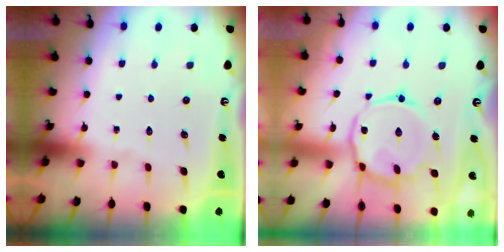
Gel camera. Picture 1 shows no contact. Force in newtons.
{"total": 12.9, "press": 12.9, "slide": 1.0}